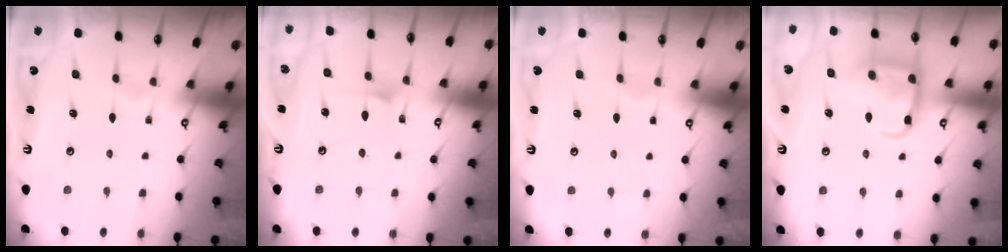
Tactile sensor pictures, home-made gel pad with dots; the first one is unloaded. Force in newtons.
{"total": 6.2, "press": 6.1, "slide": 1.0}
{"total": 1.2, "press": 1.2, "slide": 0.1}
{"total": 12.1, "press": 12.1, "slide": 1.1}